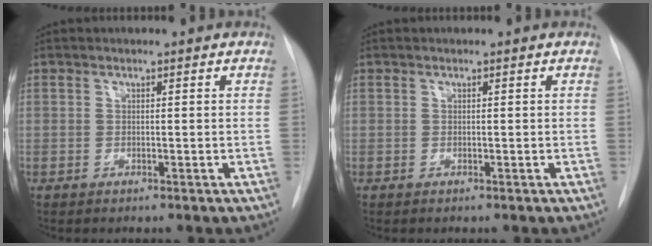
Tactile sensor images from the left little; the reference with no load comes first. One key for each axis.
{"total": 0.0}